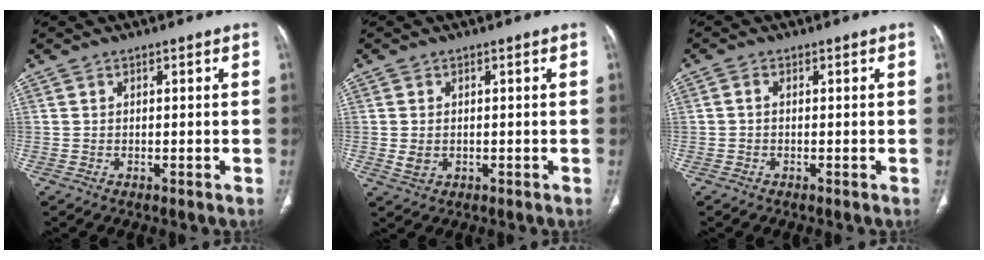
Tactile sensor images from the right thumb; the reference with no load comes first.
{"total": 2.4, "force": [-0.1, 1.8, 1.6], "torque": [-0.031, -0.002, 0.004]}
{"total": 0.7, "force": [-0.1, 0.5, 0.5], "torque": [-0.008, 0.001, -0.005]}